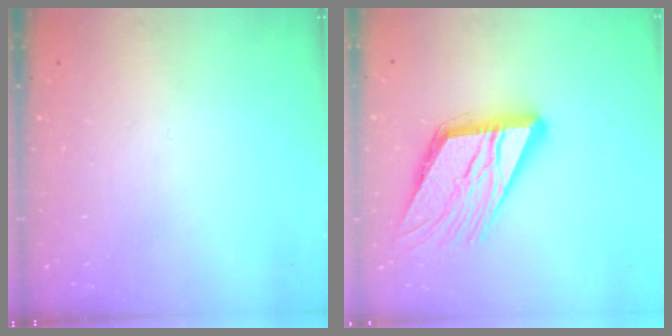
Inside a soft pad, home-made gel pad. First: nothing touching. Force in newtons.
{"total": 17.8, "press": 17.7, "slide": 2.1}